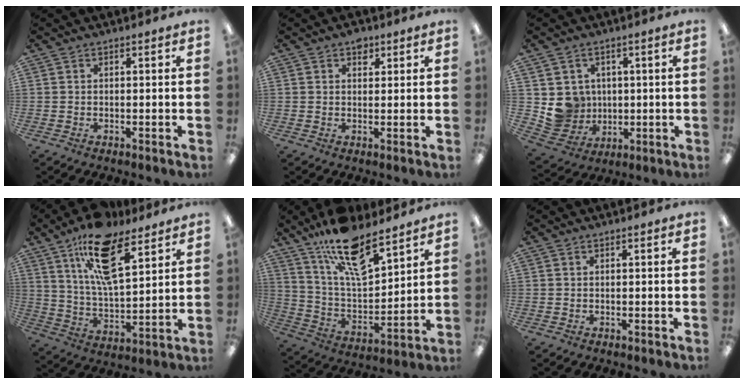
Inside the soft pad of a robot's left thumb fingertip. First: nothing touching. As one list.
[{"total": 3.0, "force": [1.9, 1.9, 1.4], "torque": [-0.004, -0.006, 0.029]}, {"total": 7.4, "force": [1.6, 7.2, 0.5], "torque": [-0.032, -0.006, 0.043]}, {"total": 17.8, "force": [10.7, 7.2, 12.2], "torque": [-0.206, -0.039, 0.181]}, {"total": 17.3, "force": [12.4, 6.3, 10.2], "torque": [-0.179, -0.073, 0.216]}, {"total": 0.0}]